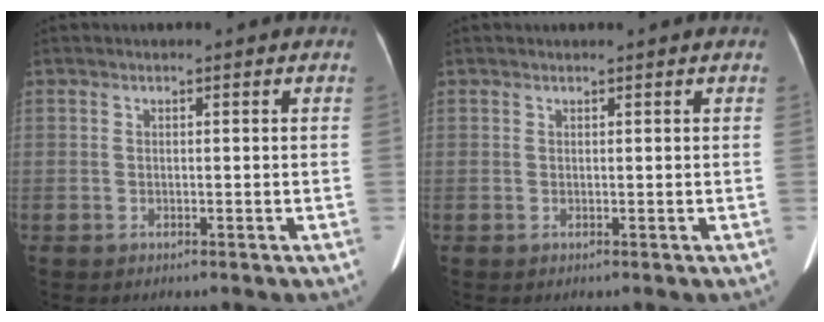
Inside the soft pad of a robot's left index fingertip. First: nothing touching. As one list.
[{"total": 0.7, "force": [0.7, 0.0, 0.2], "torque": [-0.005, 0.007, 0.011]}]